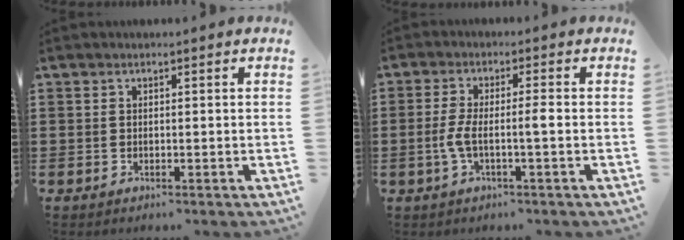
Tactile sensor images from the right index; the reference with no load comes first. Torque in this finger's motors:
{"motor_torque": [-0.16, 0.06, 0.39, 0.04]}